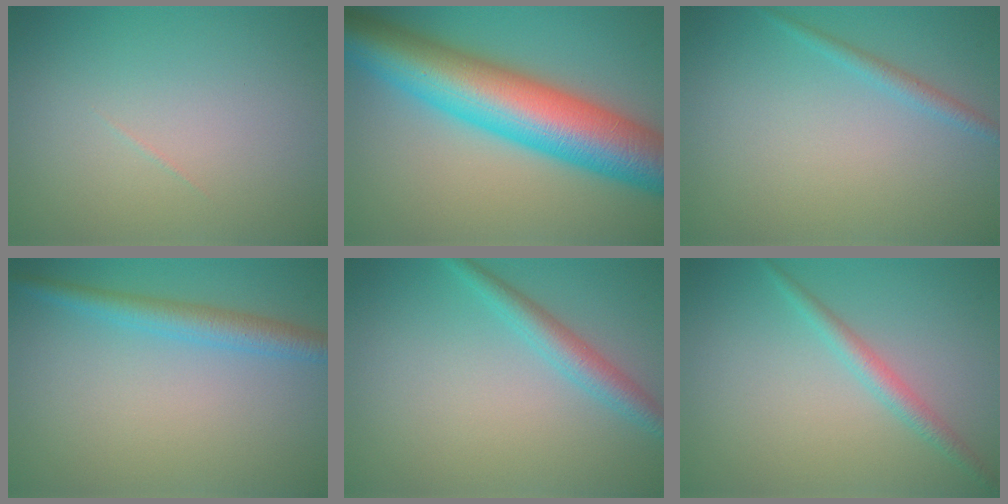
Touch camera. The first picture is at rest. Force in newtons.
{"total": 12.8, "press": 12.8, "slide": 0.1}
{"total": 1.2, "press": 1.1, "slide": 0.1}
{"total": 2.9, "press": 2.9, "slide": 0.1}
{"total": 2.5, "press": 2.5, "slide": 0.0}
{"total": 1.9, "press": 1.9, "slide": 0.0}